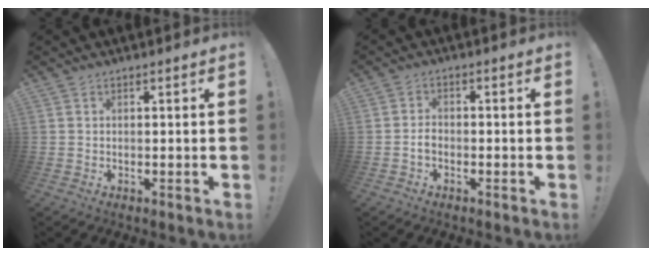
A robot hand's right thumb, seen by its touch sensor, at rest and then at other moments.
{"total": 2.4, "force": [-1.0, 1.5, 1.5], "torque": [-0.030, 0.011, -0.016]}